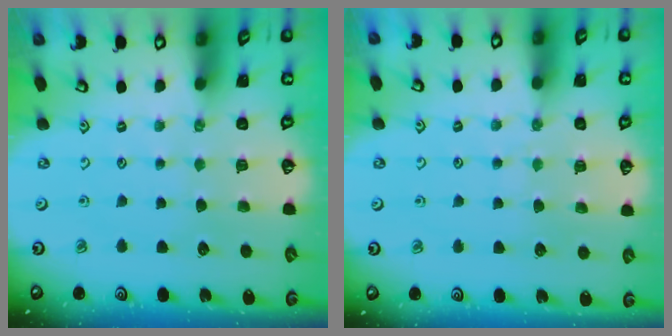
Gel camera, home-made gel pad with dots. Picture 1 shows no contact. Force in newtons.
{"total": 6.7, "press": 6.6, "slide": 0.8}